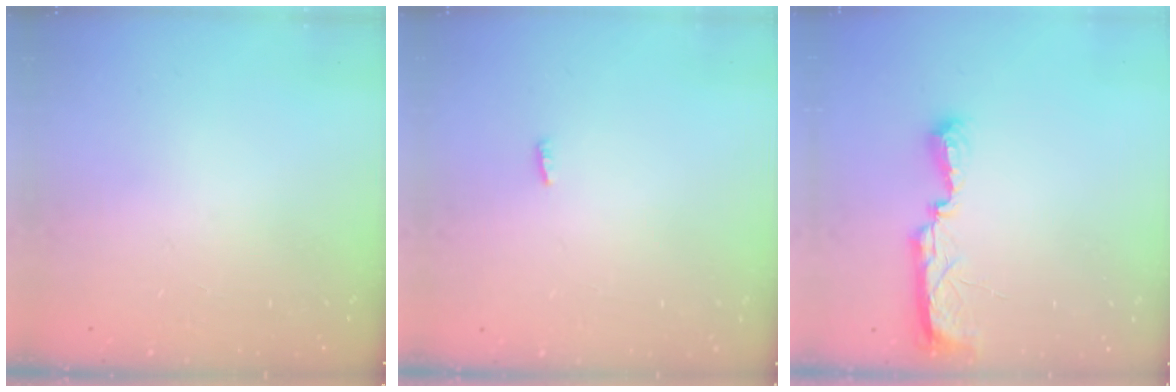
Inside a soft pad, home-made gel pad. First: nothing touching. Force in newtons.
{"total": 2.3, "press": 2.1, "slide": 0.8}
{"total": 8.0, "press": 7.9, "slide": 1.1}